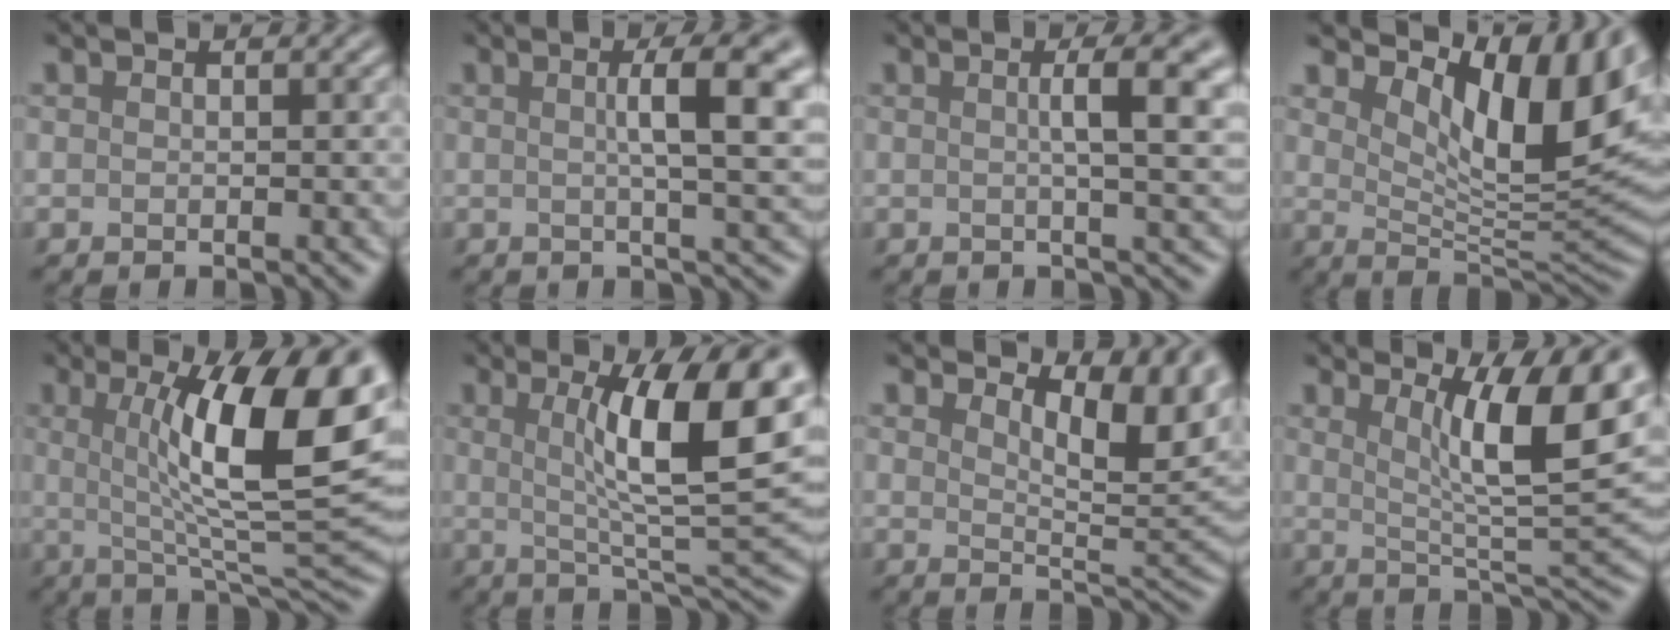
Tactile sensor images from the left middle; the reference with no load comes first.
{"total": 6.3, "force": [1.1, 1.4, 6.0], "torque": [-0.073, 0.012, 0.012]}
{"total": 5.3, "force": [0.9, 1.3, 5.1], "torque": [-0.061, 0.011, 0.009]}
{"total": 11.1, "force": [4.8, 4.2, 9.1], "torque": [-0.139, -0.005, 0.087]}
{"total": 13.5, "force": [2.8, 3.4, 12.8], "torque": [-0.171, 0.002, 0.041]}
{"total": 11.0, "force": [2.4, 2.4, 10.5], "torque": [-0.151, 0.003, 0.041]}
{"total": 6.9, "force": [4.0, 2.6, 5.1], "torque": [-0.078, -0.001, 0.062]}
{"total": 9.8, "force": [3.4, 2.3, 8.9], "torque": [-0.133, 0.000, 0.059]}